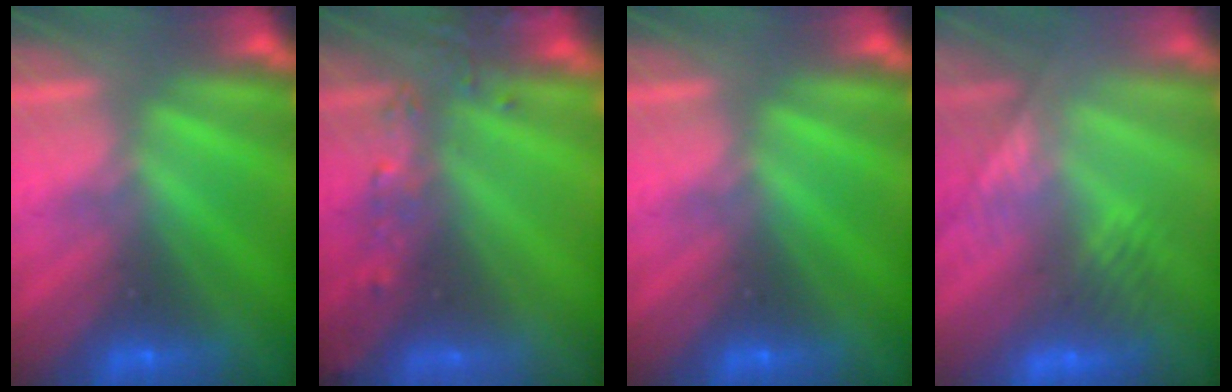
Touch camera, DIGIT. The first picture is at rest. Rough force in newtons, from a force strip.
{"total": 8.8}
{"total": 0.0}
{"total": 2.7}